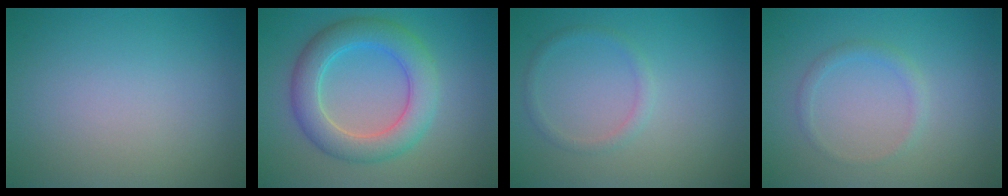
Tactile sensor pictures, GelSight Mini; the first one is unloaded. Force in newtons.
{"total": 5.6, "press": 5.6, "slide": 0.1}
{"total": 1.2, "press": 1.2, "slide": 0.1}
{"total": 1.2, "press": 1.2, "slide": 0.0}